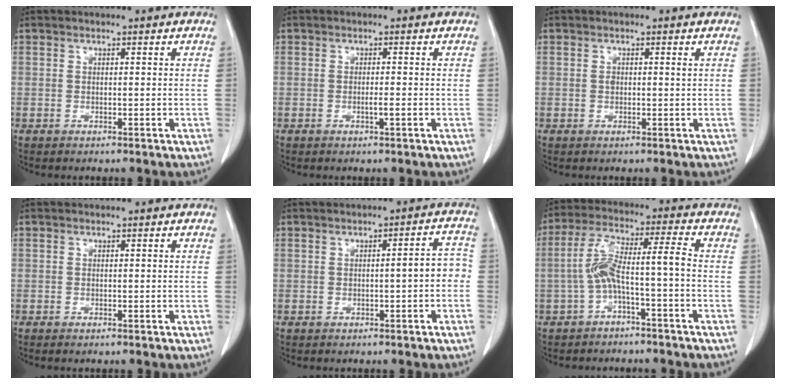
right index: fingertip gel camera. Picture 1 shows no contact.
{"total": 1.3, "force": [-0.5, -0.1, 1.2], "torque": [-0.024, -0.001, -0.006]}
{"total": 1.0, "force": [0.3, 0.4, 0.8], "torque": [-0.019, 0.001, 0.007]}
{"total": 0.6, "force": [-0.5, 0.1, 0.4], "torque": [-0.010, -0.002, -0.006]}
{"total": 3.4, "force": [-0.8, 0.7, 3.3], "torque": [-0.036, 0.015, -0.010]}
{"total": 7.5, "force": [-2.3, 0.2, 7.1], "torque": [-0.141, 0.037, -0.040]}